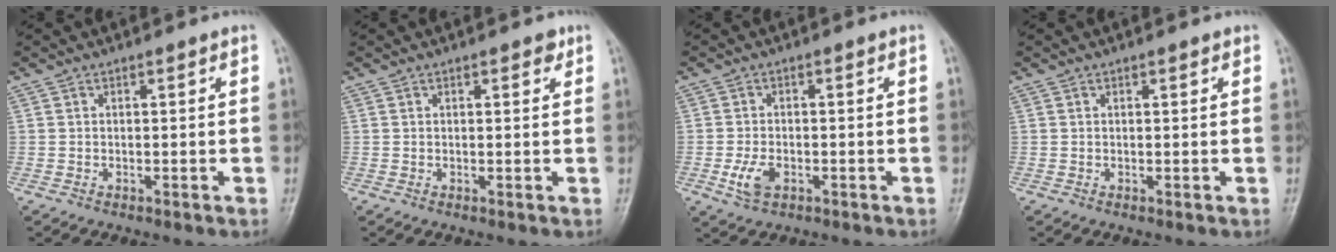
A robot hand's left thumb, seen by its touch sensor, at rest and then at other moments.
{"total": 1.6, "force": [0.9, 0.7, 1.1], "torque": [-0.006, -0.002, 0.010]}
{"total": 4.2, "force": [-1.5, 2.5, 3.0], "torque": [-0.065, 0.002, -0.026]}
{"total": 0.8, "force": [0.5, 0.3, 0.6], "torque": [-0.007, 0.000, 0.005]}